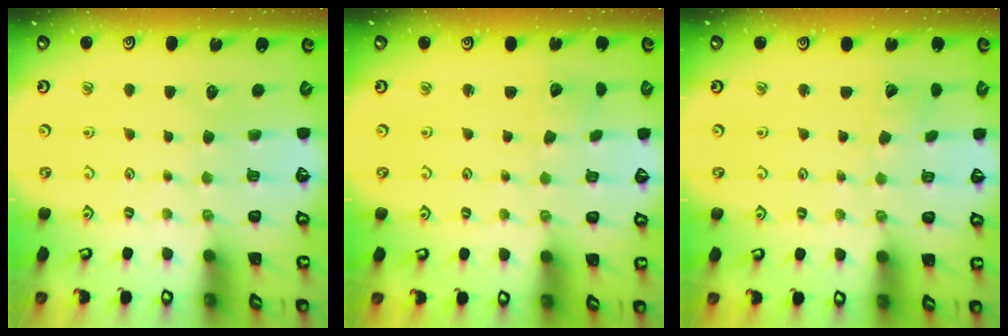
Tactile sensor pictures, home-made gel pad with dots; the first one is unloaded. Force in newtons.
{"total": 2.1, "press": 2.1, "slide": 0.2}
{"total": 2.3, "press": 2.3, "slide": 0.1}